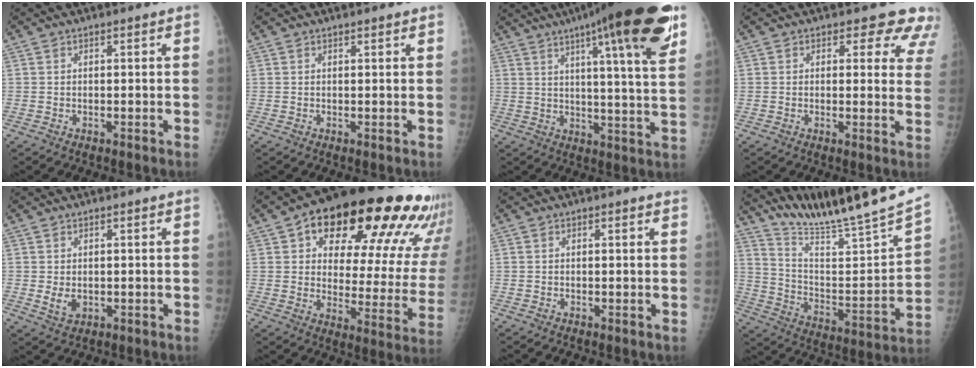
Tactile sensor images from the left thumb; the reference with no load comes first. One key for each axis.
{"total": 1.6, "fx": 1.5, "fy": 0.1, "fz": 0.6, "tx": -0.002, "ty": 0.000, "tz": 0.020}
{"total": 23.9, "fx": 14.2, "fy": 3.3, "fz": 18.9, "tx": -0.265, "ty": -0.036, "tz": 0.192}
{"total": 8.4, "fx": 7.2, "fy": 4.0, "fz": 1.9, "tx": 0.035, "ty": -0.034, "tz": 0.048}
{"total": 3.0, "fx": 0.7, "fy": 1.8, "fz": 2.4, "tx": -0.038, "ty": -0.011, "tz": 0.018}
{"total": 29.8, "fx": 17.2, "fy": 12.3, "fz": 21.0, "tx": -0.256, "ty": -0.033, "tz": 0.232}
{"total": 1.3, "fx": 1.1, "fy": 0.0, "fz": 0.7, "tx": -0.005, "ty": 0.000, "tz": 0.011}
{"total": 23.0, "fx": 20.7, "fy": 0.3, "fz": 10.0, "tx": -0.136, "ty": -0.137, "tz": 0.326}